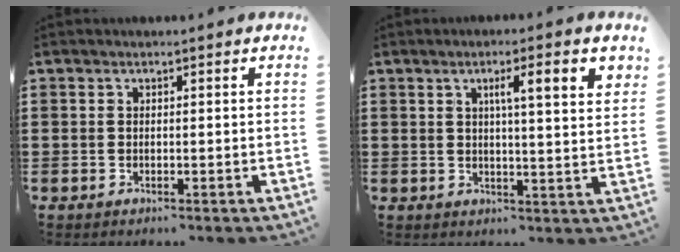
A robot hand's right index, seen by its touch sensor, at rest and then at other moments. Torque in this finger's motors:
{"motor_torque": [0.37, 0.07, 0.45, 0.06]}